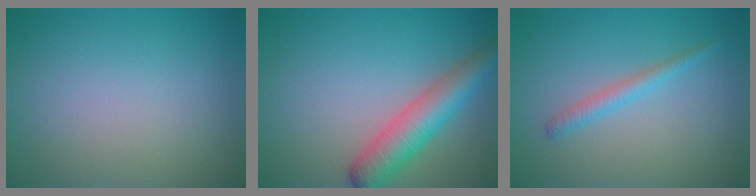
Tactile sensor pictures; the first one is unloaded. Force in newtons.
{"total": 5.4, "press": 5.4, "slide": 0.2}
{"total": 1.5, "press": 1.5, "slide": 0.2}